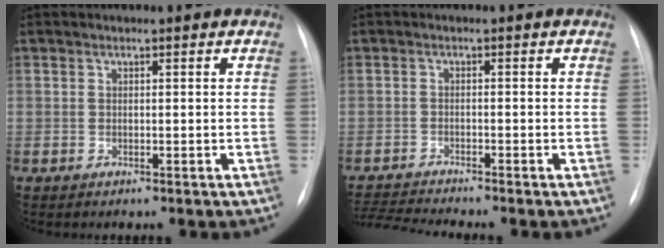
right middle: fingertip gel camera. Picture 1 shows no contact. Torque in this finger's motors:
{"motor_torque": [-0.09, 0.08, -0.02, 0.00]}